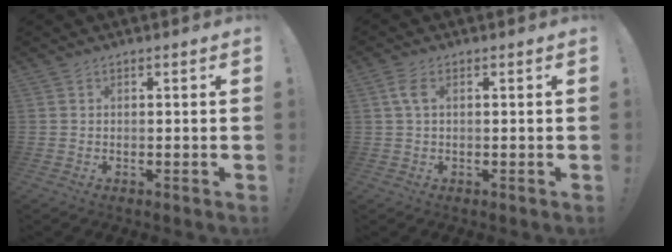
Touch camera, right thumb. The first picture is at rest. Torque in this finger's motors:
{"motor_torque": [1.34, 0.46, 0.49, -0.48, 0.19]}